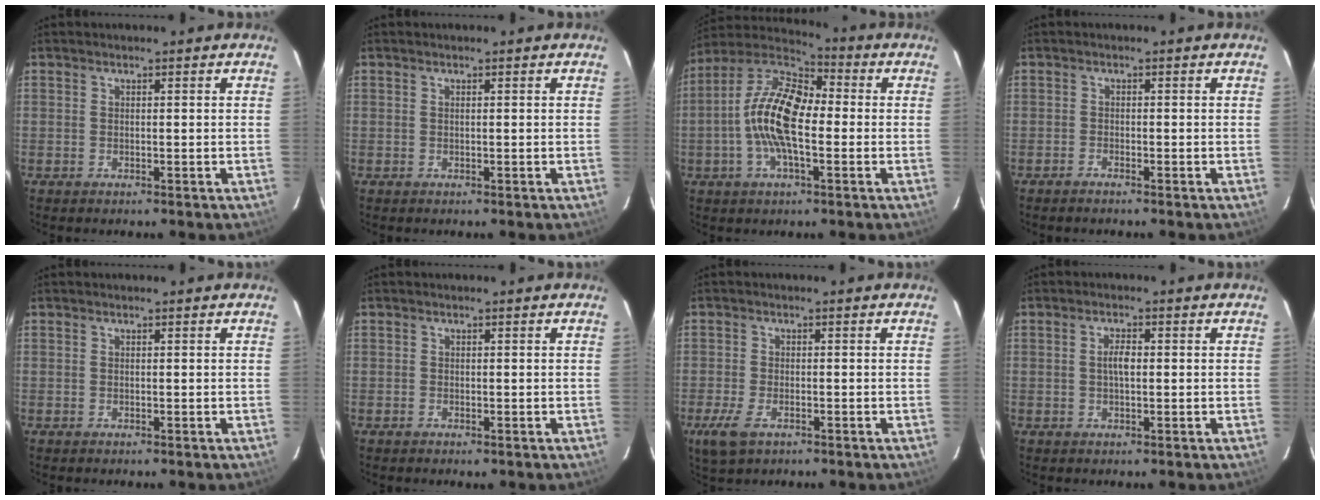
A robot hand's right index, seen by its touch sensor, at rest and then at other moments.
{"total": 0.0}
{"total": 14.3, "force": [-1.8, 6.0, 12.9], "torque": [-0.253, 0.013, -0.047]}
{"total": 0.9, "force": [-0.9, 0.2, 0.2], "torque": [-0.011, 0.000, -0.021]}
{"total": 0.0}
{"total": 0.5, "force": [-0.4, 0.3, 0.0], "torque": [-0.001, 0.000, -0.009]}
{"total": 5.4, "force": [-2.9, 2.7, 3.6], "torque": [-0.094, -0.012, -0.054]}
{"total": 2.4, "force": [0.1, 1.0, 2.2], "torque": [-0.042, 0.005, 0.001]}